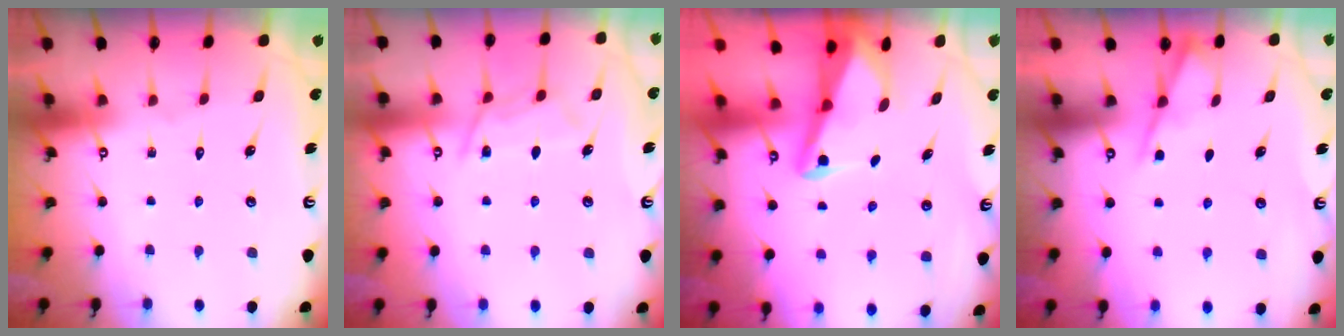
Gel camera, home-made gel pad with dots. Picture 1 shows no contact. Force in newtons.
{"total": 8.1, "press": 8.1, "slide": 0.8}
{"total": 3.4, "press": 3.3, "slide": 0.7}
{"total": 2.8, "press": 2.8, "slide": 0.3}